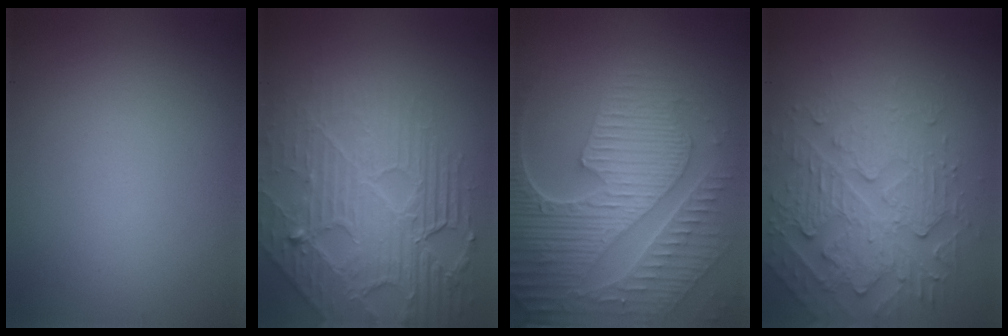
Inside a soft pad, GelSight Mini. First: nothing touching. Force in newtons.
{"total": 6.7, "press": 5.3, "slide": 4.1}
{"total": 9.2, "press": 6.6, "slide": 6.4}
{"total": 4.7, "press": 4.1, "slide": 2.3}